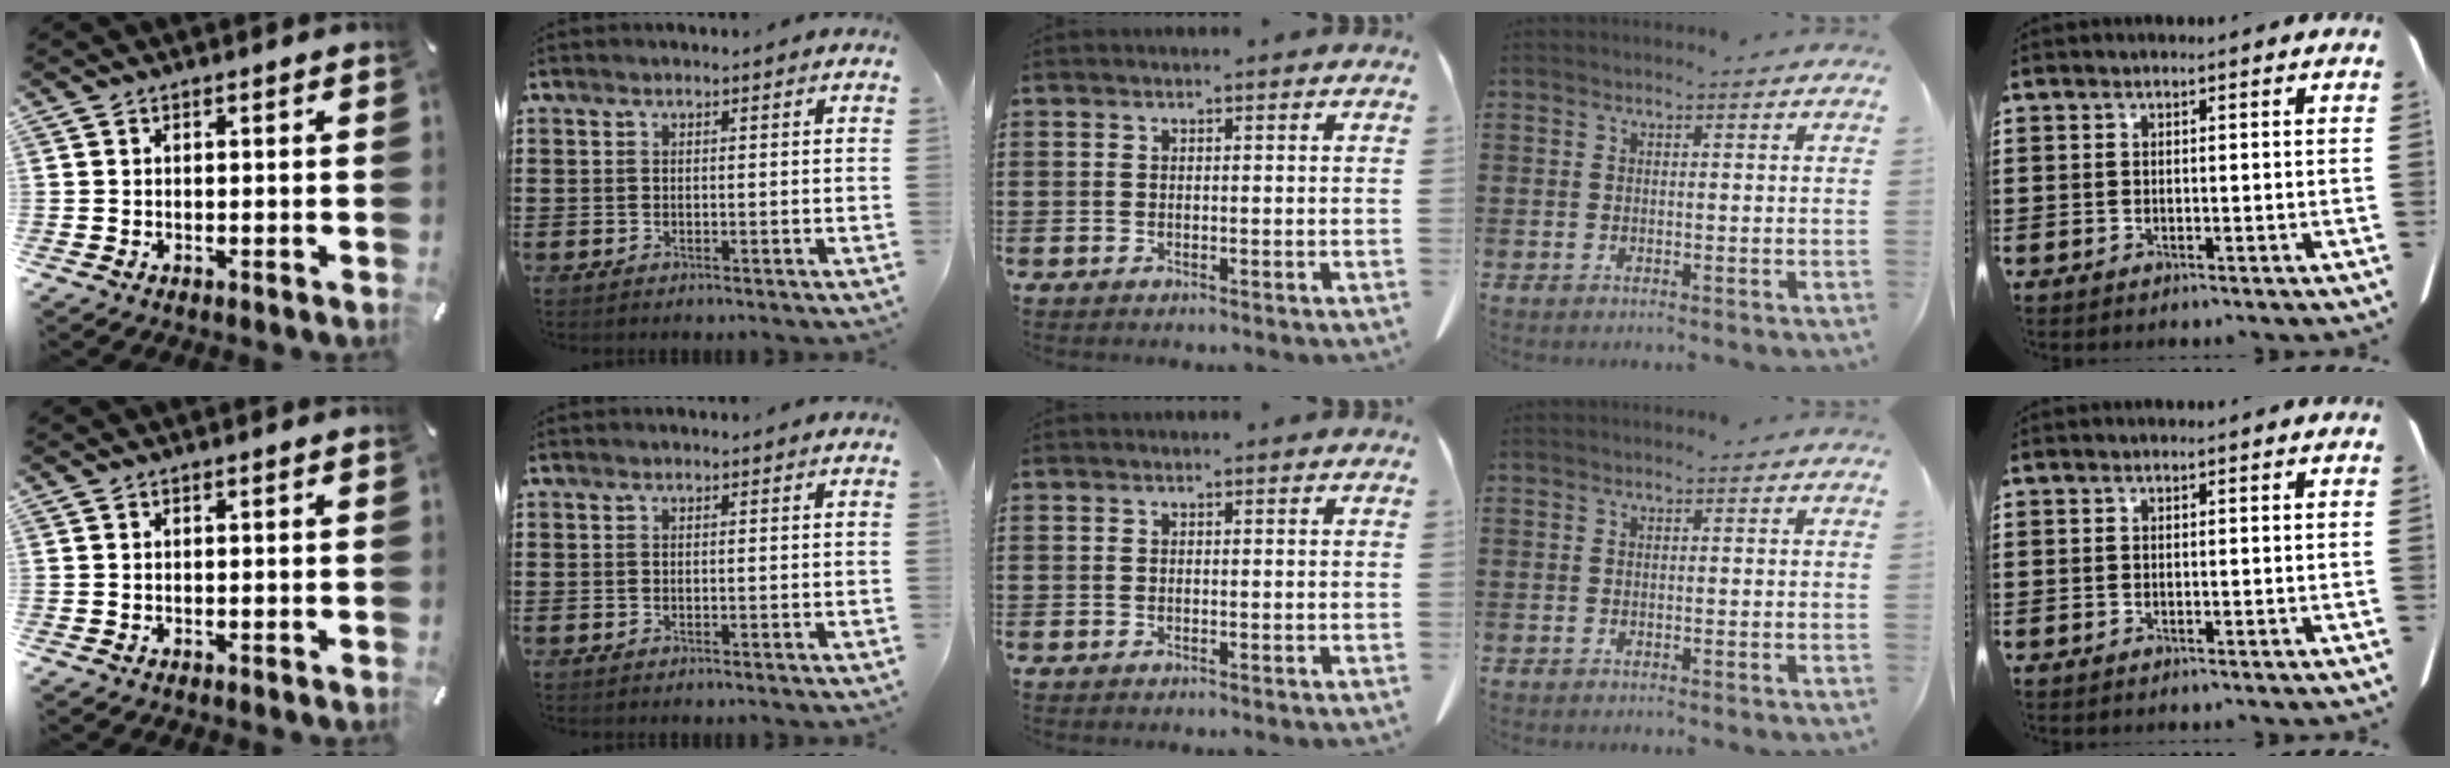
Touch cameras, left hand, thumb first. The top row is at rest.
{}